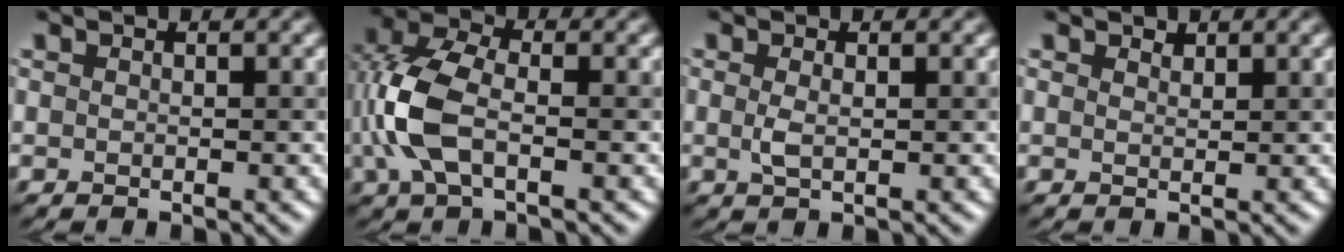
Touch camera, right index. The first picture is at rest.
{"total": 6.4, "force": [-0.9, 3.5, 5.3], "torque": [-0.135, 0.010, -0.026]}
{"total": 1.3, "force": [0.1, 0.4, 1.2], "torque": [-0.028, 0.000, 0.001]}
{"total": 0.9, "force": [0.8, 0.3, 0.0], "torque": [0.000, 0.000, 0.016]}